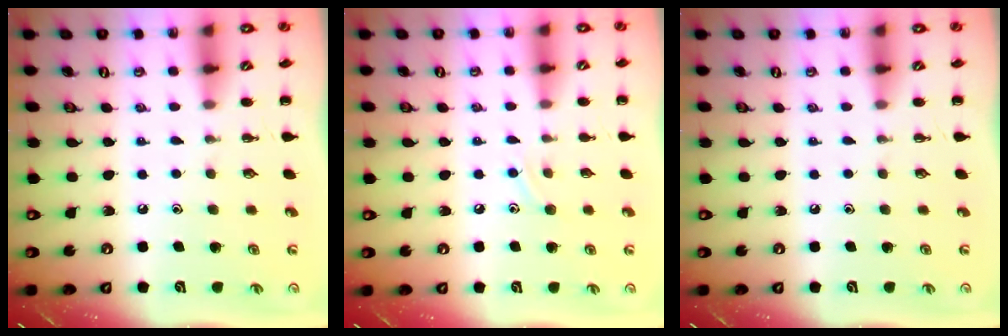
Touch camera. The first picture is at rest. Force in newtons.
{"total": 7.2, "press": 7.1, "slide": 1.6}
{"total": 0.0}